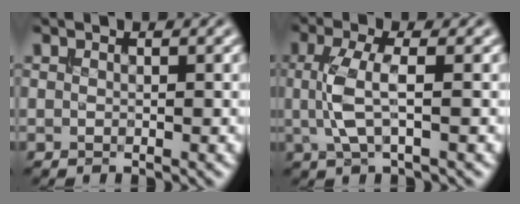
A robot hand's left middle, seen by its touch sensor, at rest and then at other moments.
{"total": 3.3, "force": [0.1, 0.9, 3.2], "torque": [-0.075, -0.001, 0.002]}